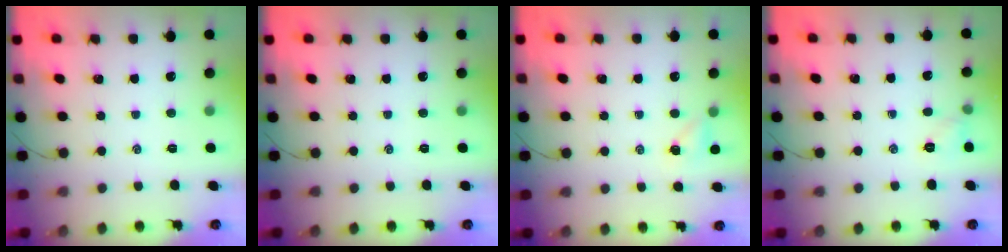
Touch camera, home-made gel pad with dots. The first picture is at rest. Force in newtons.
{"total": 0.0}
{"total": 4.2, "press": 4.1, "slide": 0.9}
{"total": 5.3, "press": 5.1, "slide": 1.5}